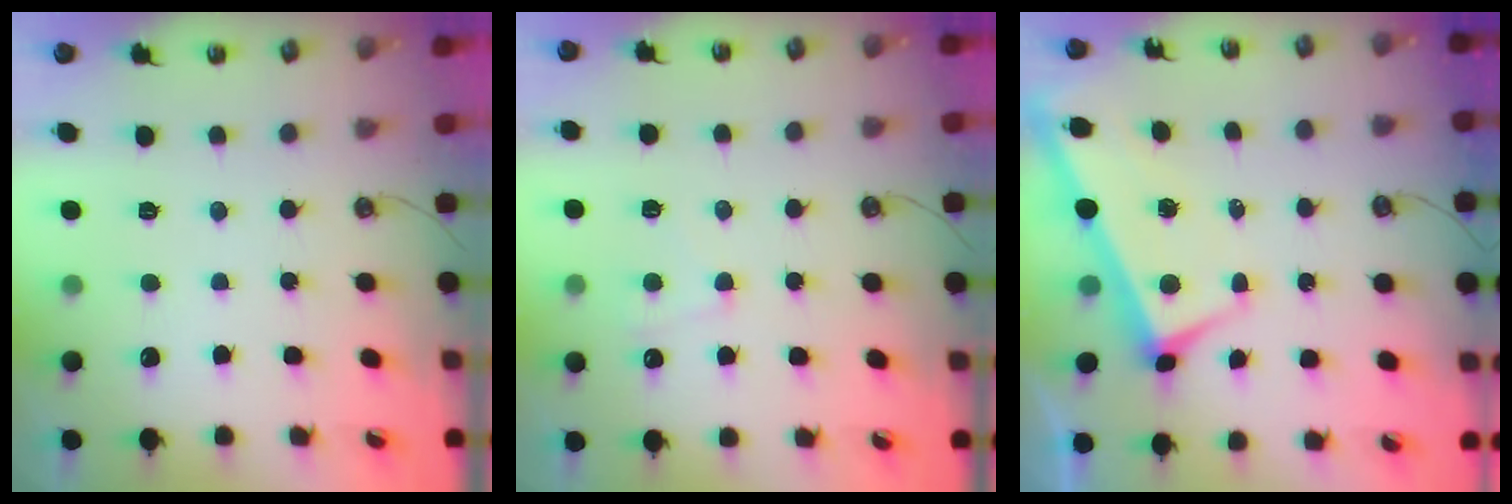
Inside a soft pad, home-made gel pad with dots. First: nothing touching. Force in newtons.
{"total": 1.3, "press": 1.1, "slide": 0.6}
{"total": 3.0, "press": 2.9, "slide": 0.9}